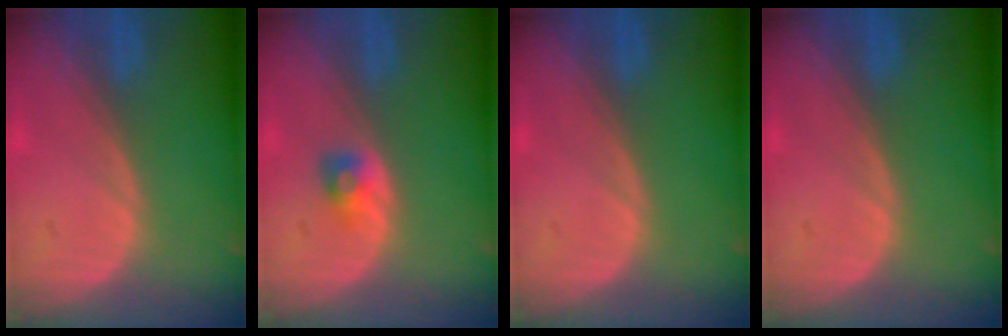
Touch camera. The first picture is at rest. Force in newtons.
{"total": 2.0, "press": 2.0, "slide": 0.3}
{"total": 0.0}
{"total": 0.0}